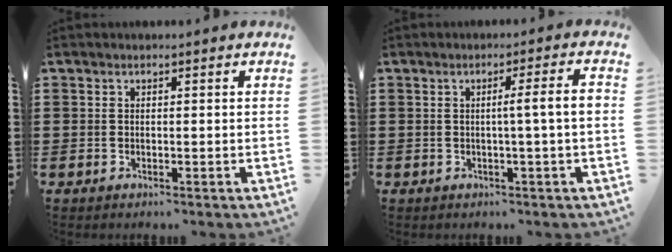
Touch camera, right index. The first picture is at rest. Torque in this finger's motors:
{"motor_torque": [0.84, -0.16, 0.11, 0.10]}